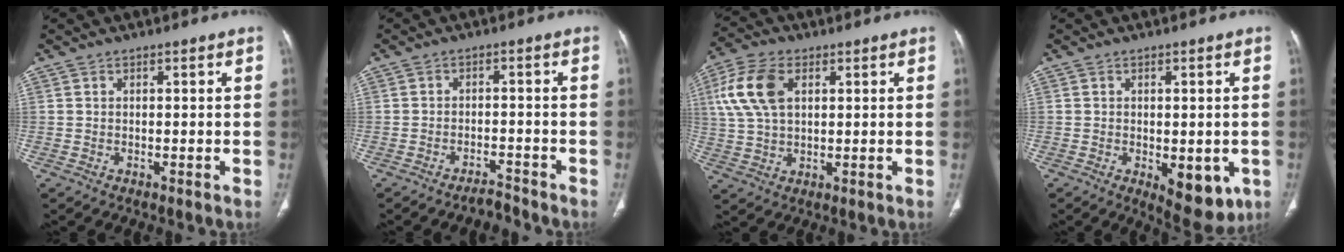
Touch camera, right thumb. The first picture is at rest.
{"total": 2.6, "force": [-2.5, 0.4, 0.3], "torque": [-0.007, 0.012, -0.042]}
{"total": 11.1, "force": [3.3, 6.6, 8.3], "torque": [-0.178, 0.008, 0.064]}
{"total": 8.6, "force": [-2.5, 4.3, 7.1], "torque": [-0.068, -0.009, -0.021]}